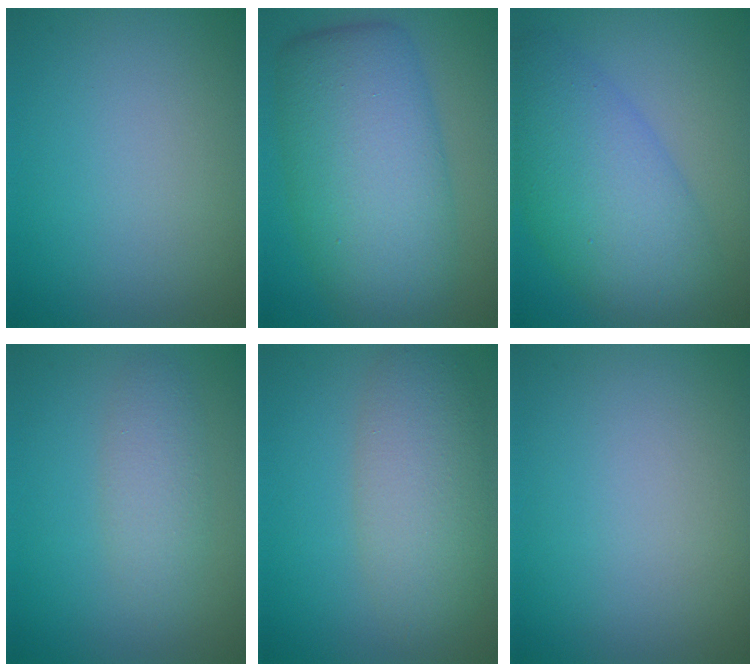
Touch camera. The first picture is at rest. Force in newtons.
{"total": 10.1, "press": 10.1, "slide": 0.3}
{"total": 8.0, "press": 8.0, "slide": 0.3}
{"total": 2.6, "press": 2.6, "slide": 0.0}
{"total": 5.4, "press": 5.4, "slide": 0.2}
{"total": 0.0}